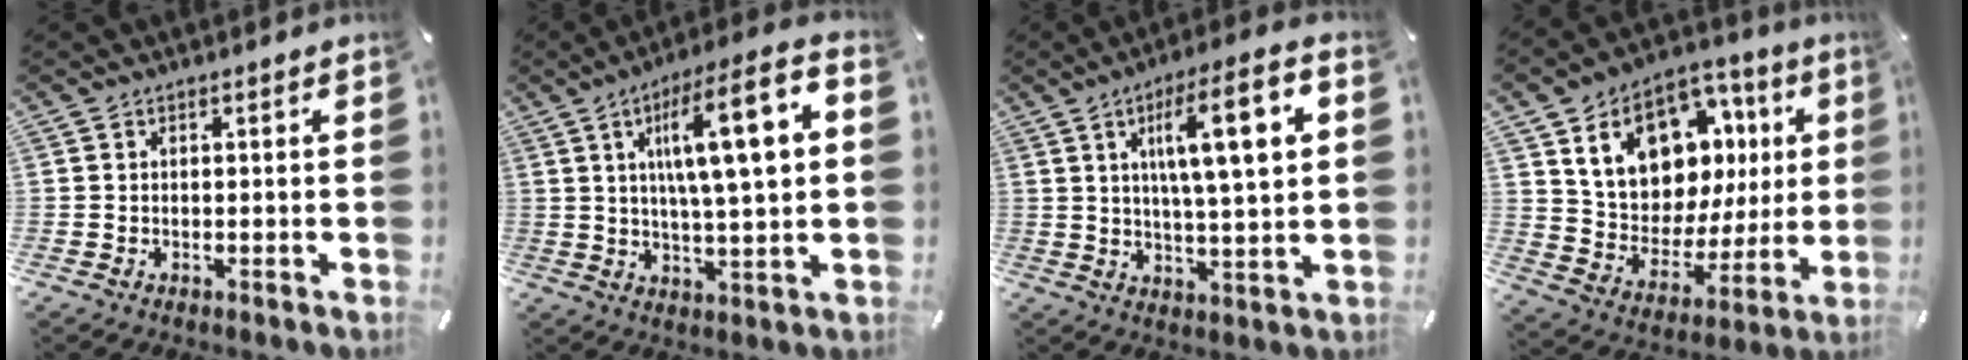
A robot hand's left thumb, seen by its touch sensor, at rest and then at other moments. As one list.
[{"total": 15.9, "force": [4.1, 3.9, 14.8], "torque": [-0.236, -0.004, 0.059]}, {"total": 14.2, "force": [4.5, 3.3, 13.0], "torque": [-0.208, -0.001, 0.067]}, {"total": 18.0, "force": [8.0, 12.9, 9.7], "torque": [-0.166, -0.039, 0.152]}]